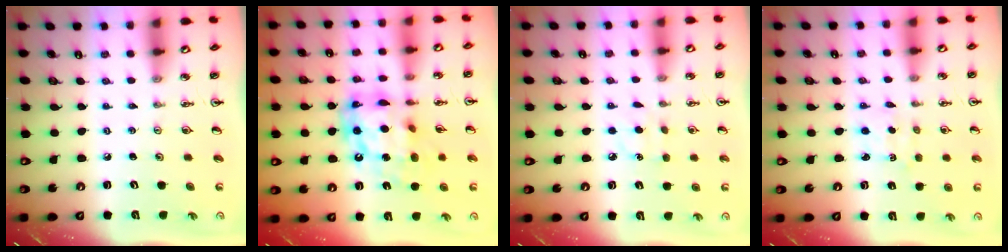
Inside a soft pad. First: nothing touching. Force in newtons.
{"total": 16.1, "press": 16.0, "slide": 1.7}
{"total": 5.4, "press": 5.3, "slide": 0.6}
{"total": 1.8, "press": 1.8, "slide": 0.2}